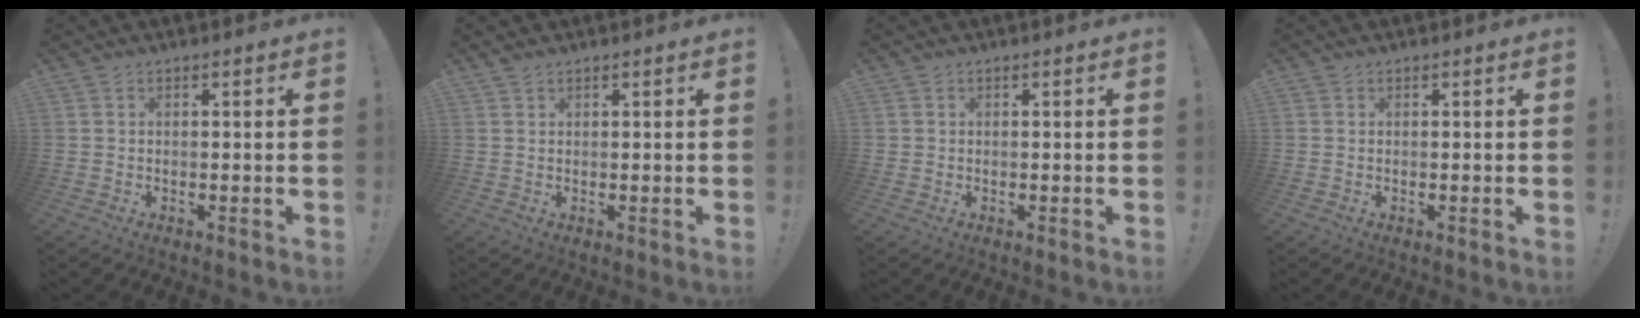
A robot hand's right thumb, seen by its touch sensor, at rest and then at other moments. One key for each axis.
{"total": 1.2, "fx": 1.0, "fy": 0.5, "fz": 0.4, "tx": -0.004, "ty": -0.004, "tz": 0.019}
{"total": 0.5, "fx": 0.2, "fy": 0.5, "fz": 0.0, "tx": -0.002, "ty": 0.002, "tz": 0.004}
{"total": 0.0}